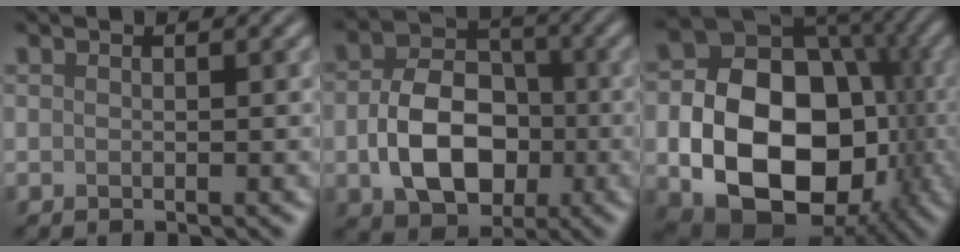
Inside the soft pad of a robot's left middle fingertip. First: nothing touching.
{"total": 7.8, "force": [-1.4, 5.6, 5.2], "torque": [-0.097, -0.001, -0.023]}
{"total": 15.6, "force": [-3.0, 11.3, 10.3], "torque": [-0.155, -0.029, -0.050]}